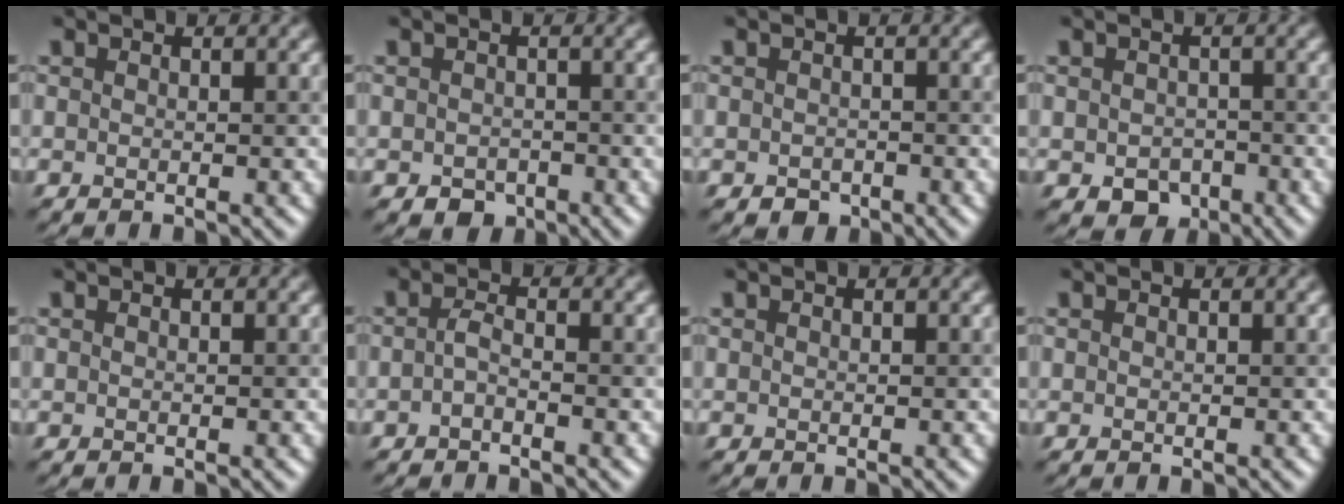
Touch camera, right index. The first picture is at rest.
{"total": 1.9, "force": [-1.0, 1.4, 0.9], "torque": [-0.013, -0.007, -0.019]}
{"total": 1.4, "force": [-0.8, 1.0, 0.6], "torque": [-0.011, -0.007, -0.014]}
{"total": 3.0, "force": [-1.2, 2.2, 1.6], "torque": [-0.024, -0.010, -0.020]}
{"total": 0.0}
{"total": 1.3, "force": [-0.6, 0.4, 1.1], "torque": [-0.025, 0.001, -0.015]}
{"total": 0.0}
{"total": 0.0}